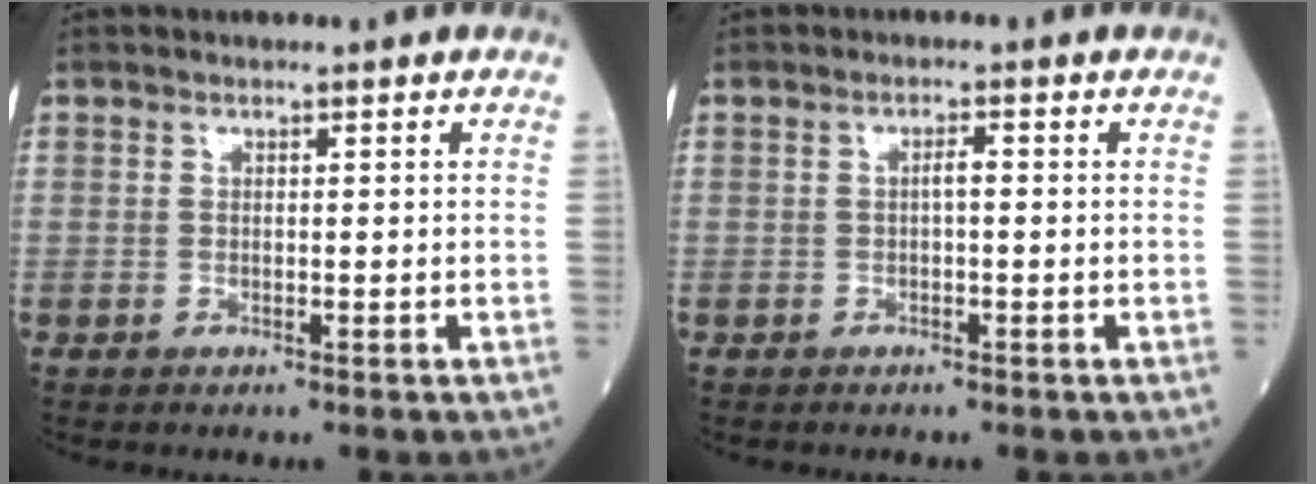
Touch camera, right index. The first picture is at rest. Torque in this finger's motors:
{"motor_torque": [0.30, 0.03, 0.15, 0.04]}